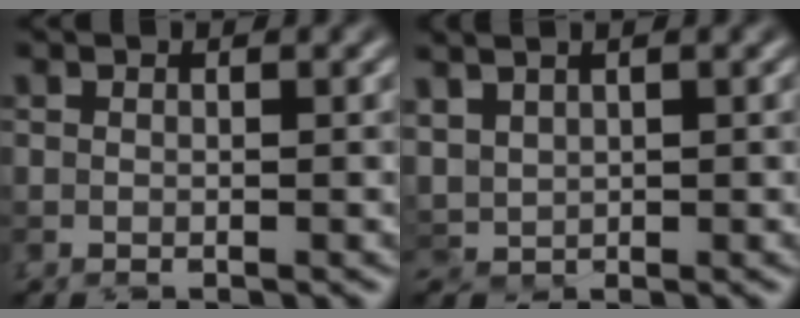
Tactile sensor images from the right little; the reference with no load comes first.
{"total": 1.6, "force": [1.6, 0.4, -0.3], "torque": [0.004, 0.007, 0.040]}